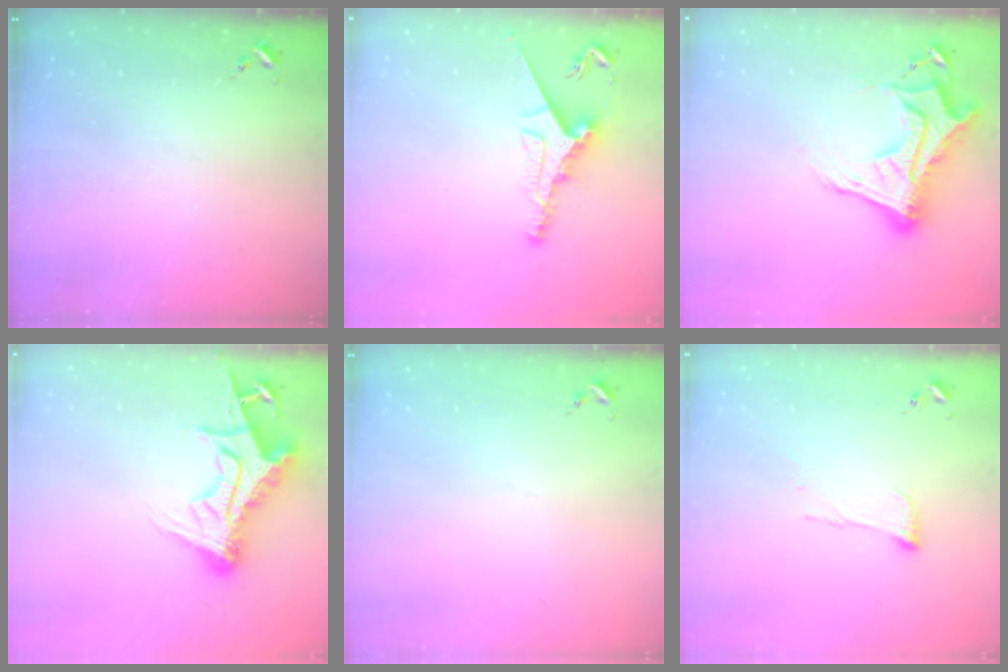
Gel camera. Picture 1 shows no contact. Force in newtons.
{"total": 9.9, "press": 9.9, "slide": 0.4}
{"total": 18.2, "press": 18.1, "slide": 1.6}
{"total": 16.5, "press": 16.4, "slide": 1.8}
{"total": 0.0}
{"total": 5.9, "press": 5.8, "slide": 0.6}